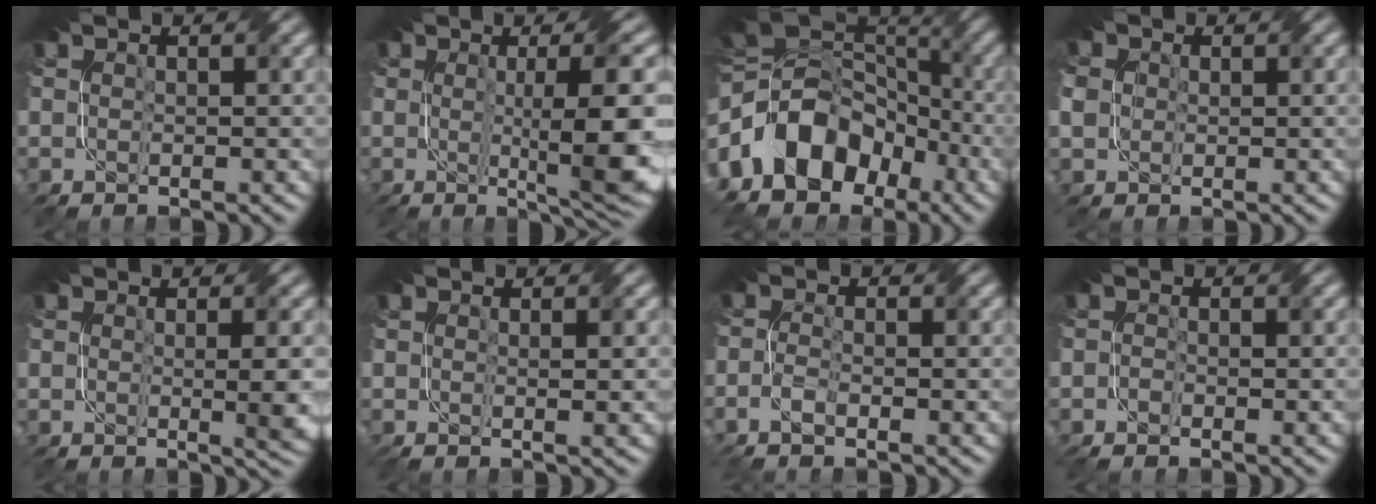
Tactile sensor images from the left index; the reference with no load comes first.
{"total": 9.0, "force": [-0.3, 2.0, 8.8], "torque": [-0.118, -0.007, -0.001]}
{"total": 12.7, "force": [-5.5, 9.3, 6.6], "torque": [-0.136, 0.003, -0.114]}
{"total": 3.3, "force": [0.7, 2.9, 1.4], "torque": [-0.055, 0.016, 0.013]}
{"total": 3.4, "force": [0.1, 0.9, 3.2], "torque": [-0.042, -0.005, 0.007]}
{"total": 1.9, "force": [0.0, 0.5, 1.8], "torque": [-0.022, -0.001, -0.003]}
{"total": 2.1, "force": [-1.1, 0.8, 1.6], "torque": [-0.039, -0.004, -0.027]}
{"total": 1.0, "force": [-0.6, 0.5, 0.7], "torque": [-0.014, -0.002, -0.011]}